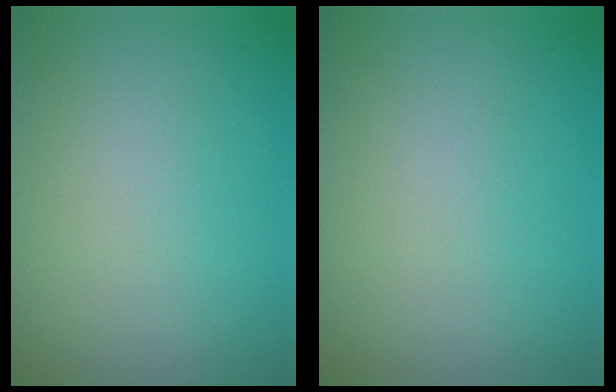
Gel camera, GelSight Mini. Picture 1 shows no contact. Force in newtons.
{"total": 0.0}